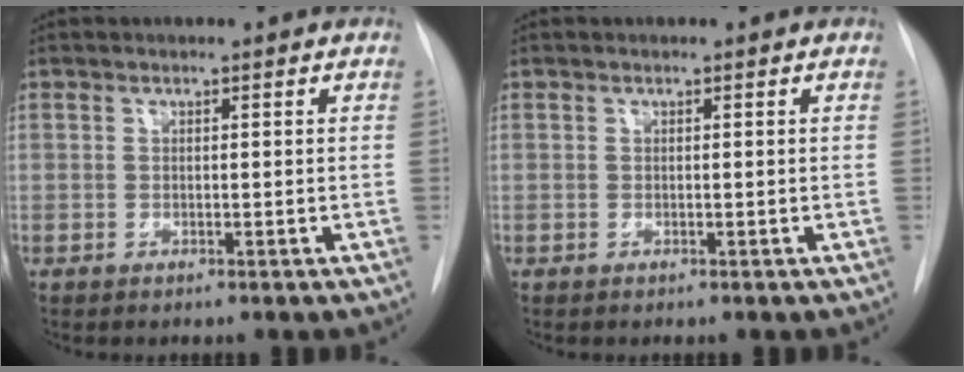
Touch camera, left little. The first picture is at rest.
{"total": 0.0}